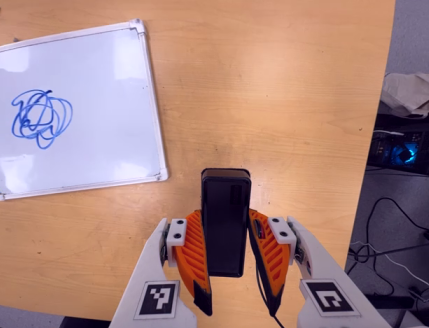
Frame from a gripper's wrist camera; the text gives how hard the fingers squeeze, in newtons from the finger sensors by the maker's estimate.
{"total": 4.5, "left": 2.9, "right": 6.1}